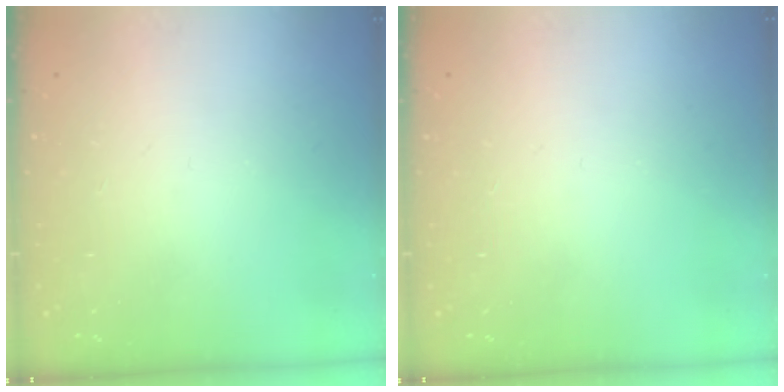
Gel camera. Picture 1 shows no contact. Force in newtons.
{"total": 0.0}